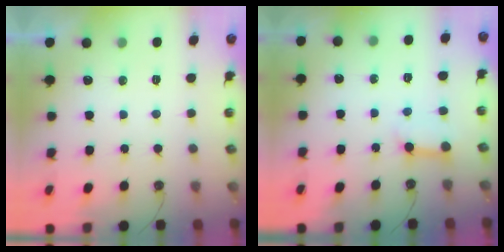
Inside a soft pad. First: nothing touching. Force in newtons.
{"total": 6.0, "press": 6.0, "slide": 0.7}